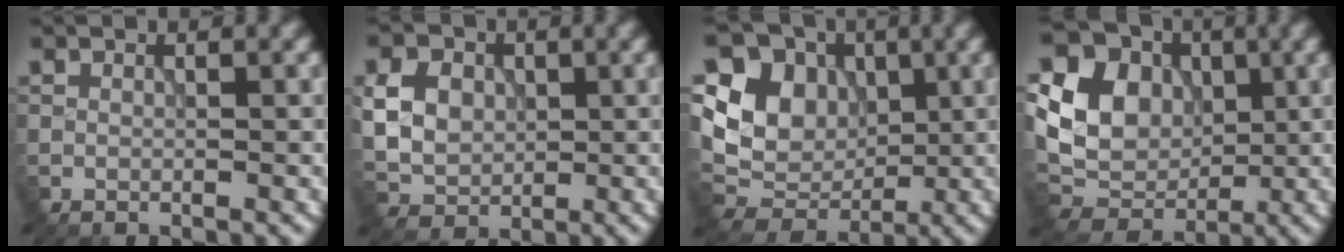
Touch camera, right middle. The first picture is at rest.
{"total": 5.8, "force": [1.0, 4.7, 3.2], "torque": [-0.075, 0.009, 0.016]}
{"total": 7.9, "force": [2.0, 6.6, 3.9], "torque": [-0.080, -0.008, 0.027]}
{"total": 8.4, "force": [1.6, 6.8, 4.7], "torque": [-0.103, -0.007, 0.020]}